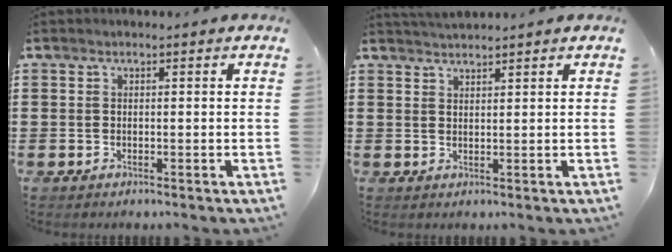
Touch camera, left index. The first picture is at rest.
{"total": 1.9, "force": [1.9, -0.1, 0.2], "torque": [-0.008, 0.001, 0.037]}